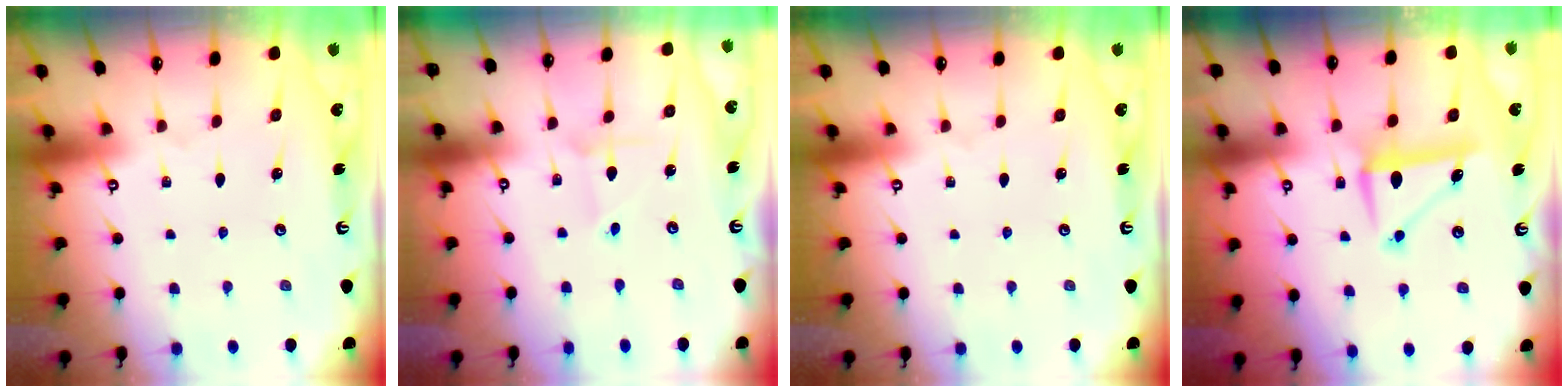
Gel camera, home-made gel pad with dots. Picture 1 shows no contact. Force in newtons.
{"total": 1.3, "press": 1.3, "slide": 0.1}
{"total": 0.0}
{"total": 7.6, "press": 7.5, "slide": 1.1}